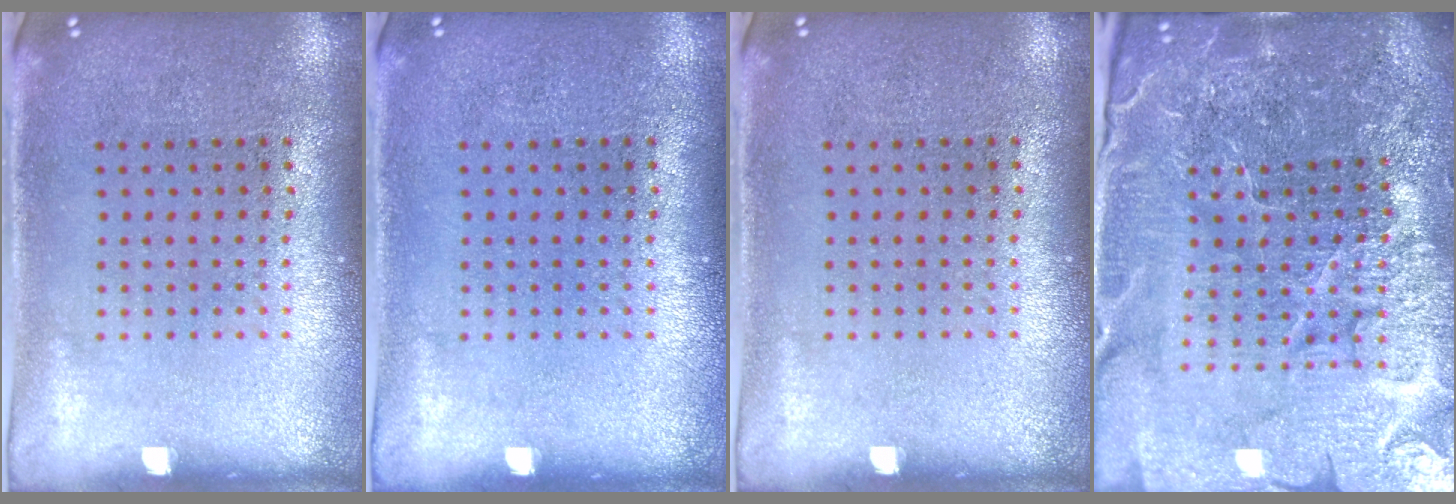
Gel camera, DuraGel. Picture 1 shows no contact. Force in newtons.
{"total": 0.0}
{"total": 0.0}
{"total": 6.5, "press": 5.7, "slide": 3.1}